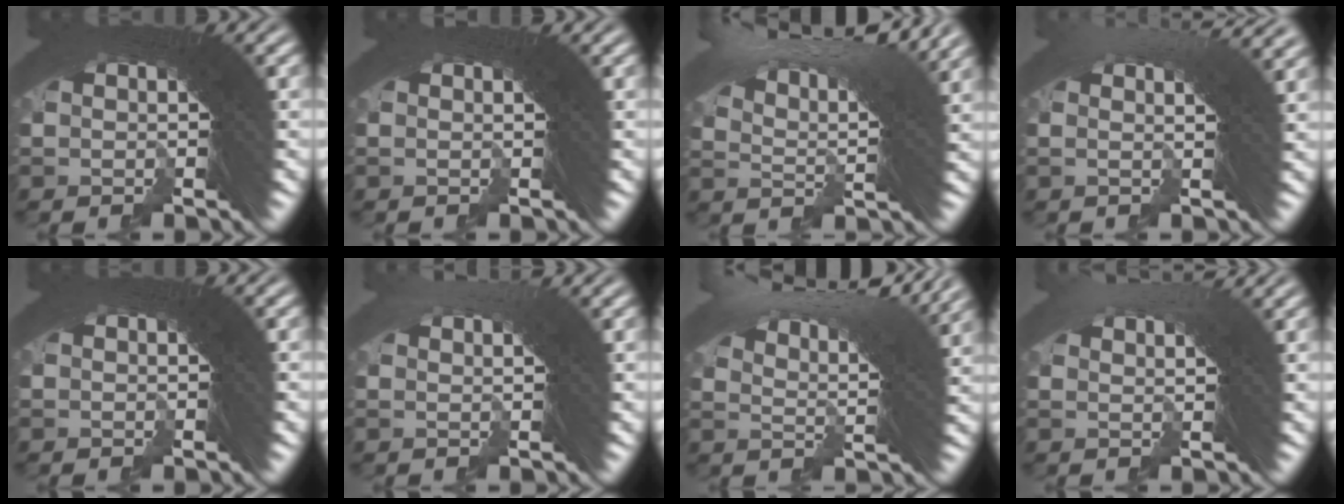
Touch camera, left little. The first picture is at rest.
{"total": 0.8, "force": [0.5, -0.2, 0.6], "torque": [-0.009, 0.004, 0.008]}
{"total": 9.5, "force": [6.2, 2.1, 6.9], "torque": [-0.094, 0.030, 0.089]}
{"total": 4.5, "force": [2.5, 0.6, 3.7], "torque": [-0.024, 0.030, 0.021]}
{"total": 0.0}
{"total": 1.9, "force": [1.4, -1.1, 0.7], "torque": [0.007, 0.018, 0.020]}
{"total": 8.1, "force": [5.7, 0.9, 5.6], "torque": [-0.069, 0.026, 0.084]}
{"total": 3.1, "force": [2.5, -0.9, 1.6], "torque": [-0.004, 0.018, 0.037]}